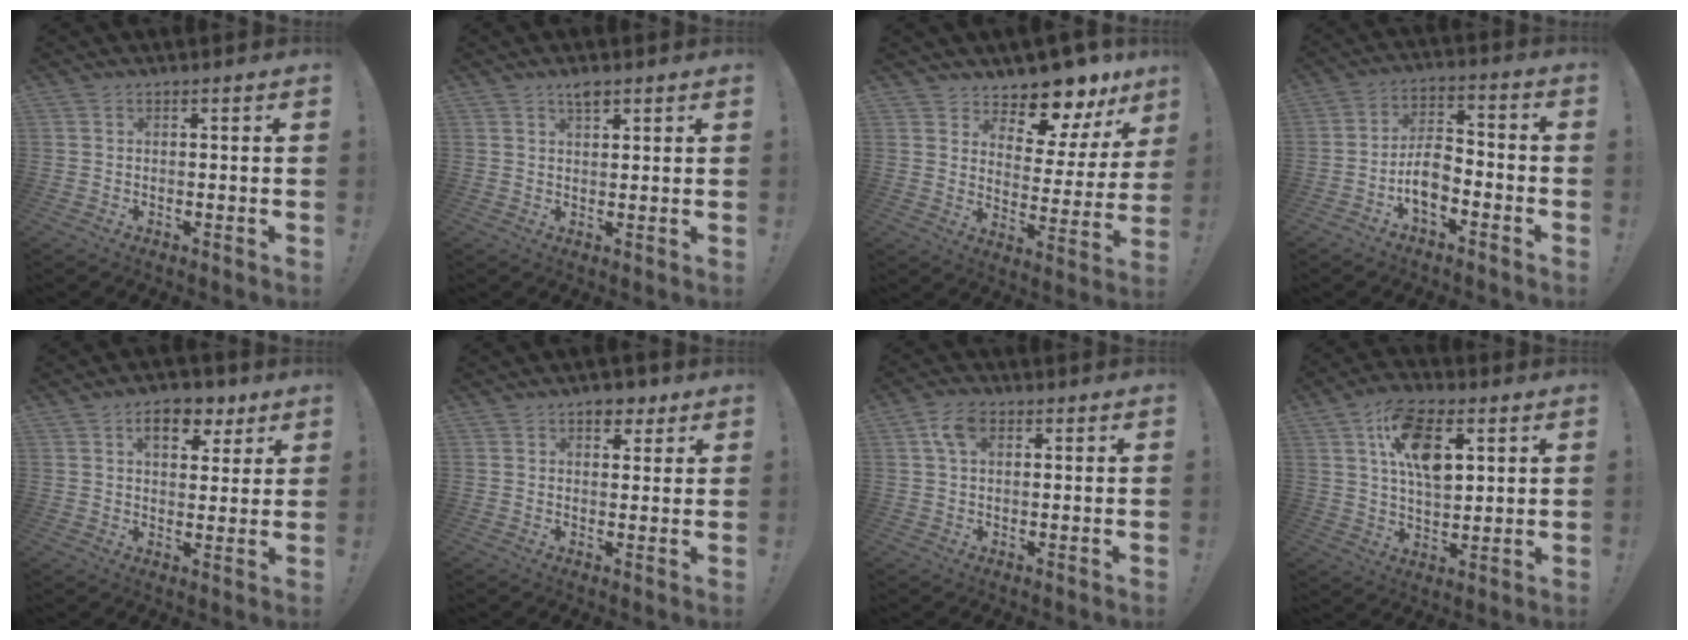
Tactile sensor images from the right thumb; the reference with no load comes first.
{"total": 3.0, "force": [2.1, 1.4, 1.7], "torque": [-0.018, -0.008, 0.035]}
{"total": 10.2, "force": [9.1, 3.4, 3.3], "torque": [-0.045, -0.093, 0.153]}
{"total": 8.6, "force": [-3.9, 5.0, 5.7], "torque": [-0.100, 0.017, -0.071]}
{"total": 9.1, "force": [4.6, 5.5, 5.6], "torque": [-0.061, -0.019, 0.079]}
{"total": 5.0, "force": [3.1, 3.3, 2.1], "torque": [-0.008, -0.015, 0.049]}
{"total": 6.5, "force": [2.3, 3.8, 4.7], "torque": [-0.078, 0.003, 0.043]}
{"total": 14.5, "force": [5.6, 8.0, 10.8], "torque": [-0.163, -0.003, 0.100]}